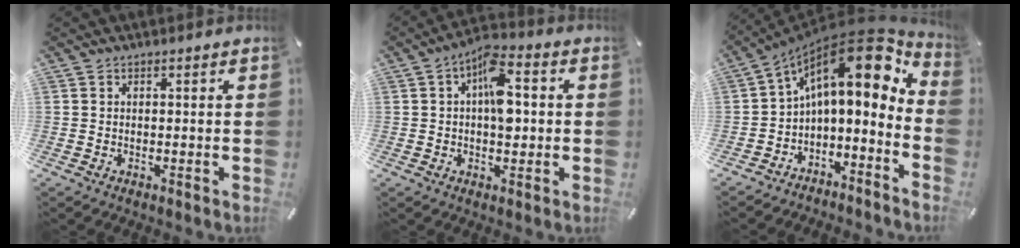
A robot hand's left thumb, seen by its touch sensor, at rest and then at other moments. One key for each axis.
{"total": 9.2, "fx": 0.8, "fy": 4.9, "fz": 7.7, "tx": -0.101, "ty": 0.003, "tz": 0.010}
{"total": 16.2, "fx": 6.0, "fy": 7.7, "fz": 13.0, "tx": -0.196, "ty": -0.051, "tz": 0.097}